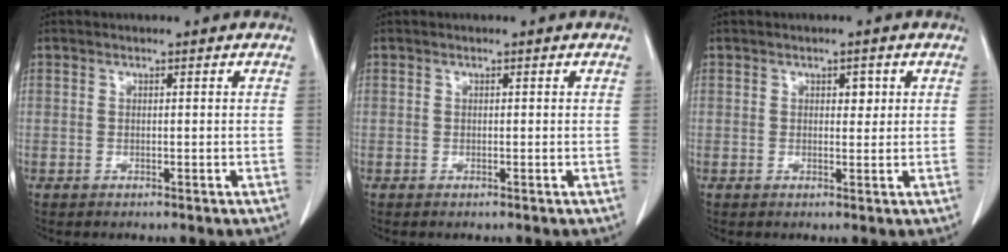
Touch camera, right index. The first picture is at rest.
{"total": 0.0}
{"total": 1.7, "force": [0.6, 0.9, 1.2], "torque": [-0.014, -0.001, 0.008]}